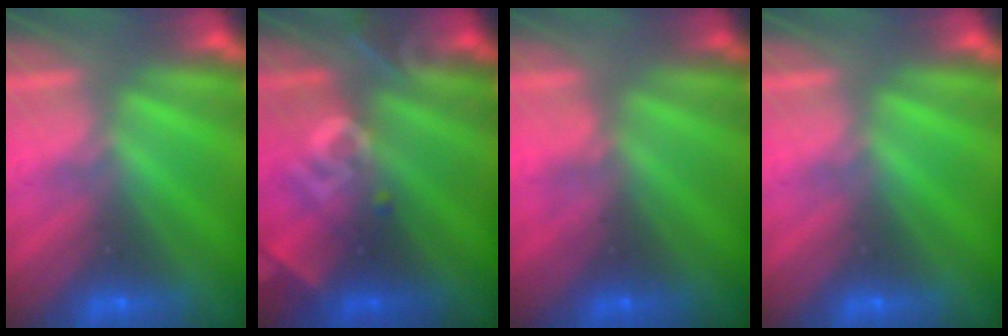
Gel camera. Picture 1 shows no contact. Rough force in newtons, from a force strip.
{"total": 2.6}
{"total": 4.5}
{"total": 0.0}